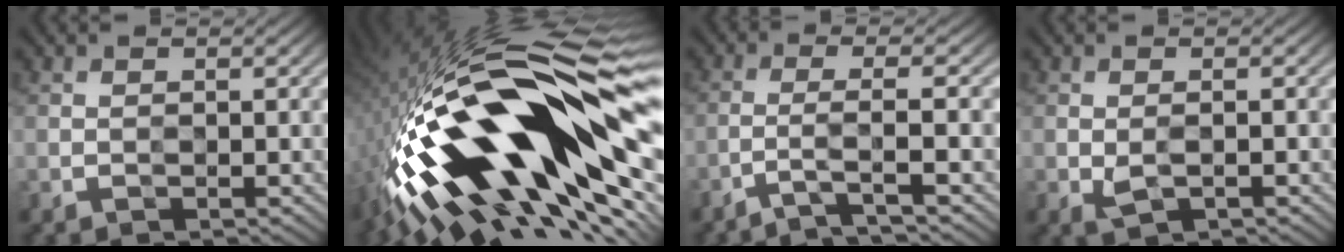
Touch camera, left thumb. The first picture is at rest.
{"total": 20.6, "force": [-4.5, 7.6, 18.6], "torque": [-0.346, -0.005, -0.091]}
{"total": 3.2, "force": [-2.5, 0.1, 2.1], "torque": [-0.022, 0.016, -0.067]}
{"total": 1.0, "force": [-0.5, 0.4, 0.8], "torque": [-0.023, -0.001, -0.007]}